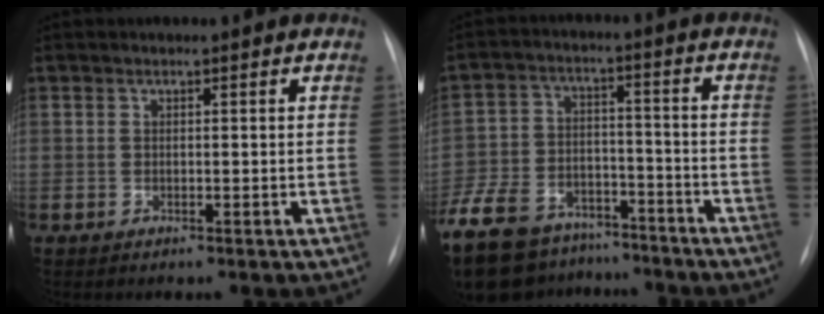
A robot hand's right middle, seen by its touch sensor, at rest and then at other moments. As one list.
[{"total": 22.6, "force": [-17.0, 11.5, 9.6], "torque": [-0.268, -0.017, -0.269]}]